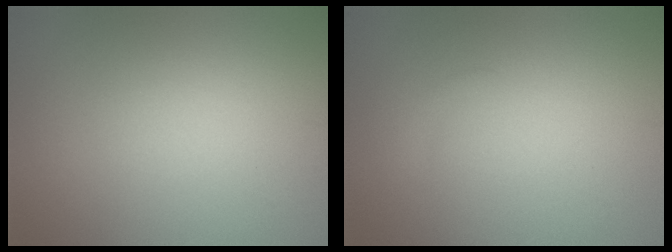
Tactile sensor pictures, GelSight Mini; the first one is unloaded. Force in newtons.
{"total": 0.6, "press": 0.6, "slide": 0.1}